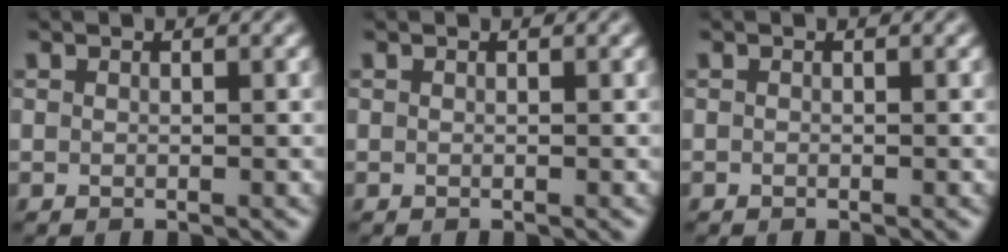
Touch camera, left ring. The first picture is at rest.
{"total": 0.0}
{"total": 0.0}